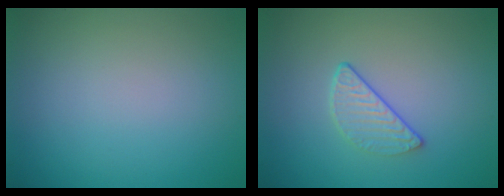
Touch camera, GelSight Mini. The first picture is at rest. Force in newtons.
{"total": 2.2, "press": 1.5, "slide": 1.6}